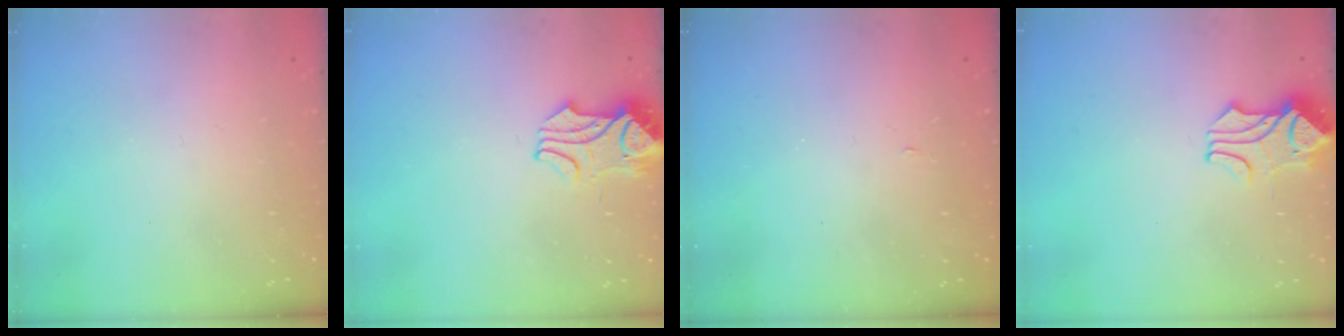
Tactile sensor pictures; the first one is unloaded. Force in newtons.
{"total": 2.2, "press": 2.1, "slide": 0.5}
{"total": 5.1, "press": 5.1, "slide": 0.3}
{"total": 1.6, "press": 1.3, "slide": 1.0}